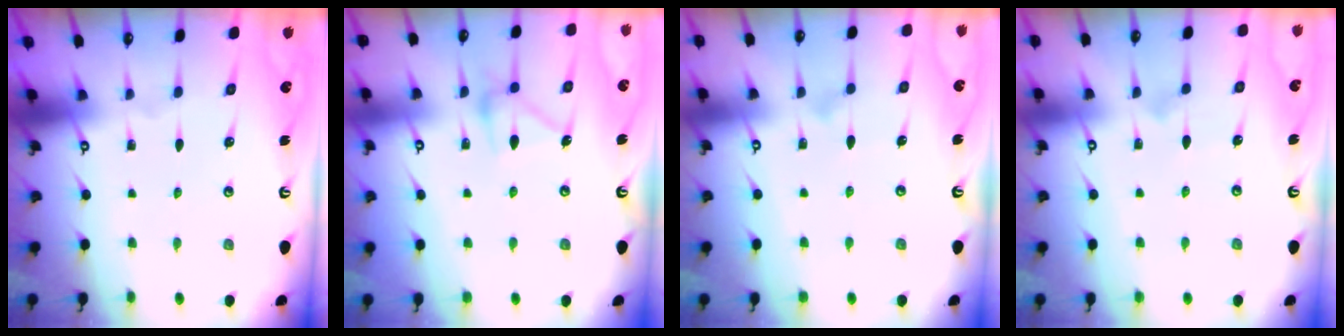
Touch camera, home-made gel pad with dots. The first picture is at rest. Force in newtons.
{"total": 14.6, "press": 14.6, "slide": 0.8}
{"total": 8.0, "press": 7.9, "slide": 0.5}
{"total": 8.0, "press": 7.9, "slide": 0.4}